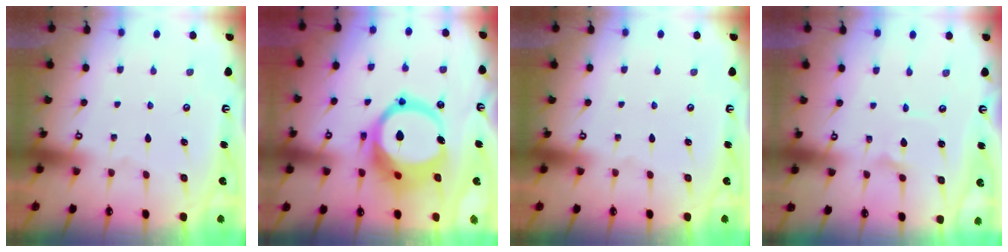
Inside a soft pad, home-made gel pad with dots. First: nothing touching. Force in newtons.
{"total": 16.6, "press": 16.5, "slide": 1.9}
{"total": 0.0}
{"total": 2.2, "press": 2.2, "slide": 0.2}